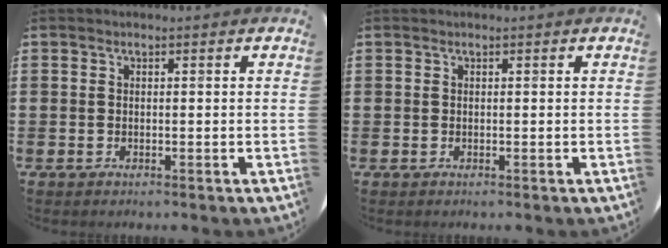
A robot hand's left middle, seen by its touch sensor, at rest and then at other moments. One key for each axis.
{"total": 0.0}